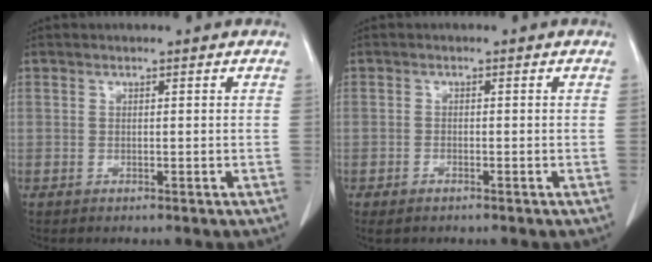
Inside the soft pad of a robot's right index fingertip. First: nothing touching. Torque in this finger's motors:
{"motor_torque": [0.20, -0.16, 0.10, 0.02]}